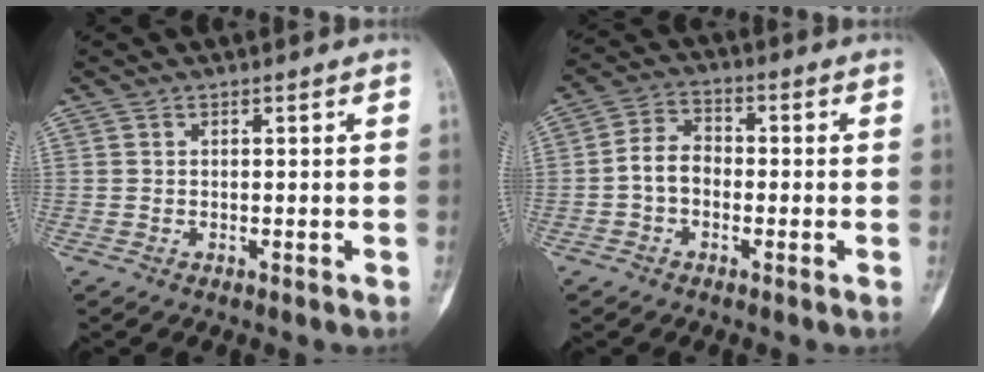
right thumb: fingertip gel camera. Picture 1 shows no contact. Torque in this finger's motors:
{"motor_torque": [0.17, 0.17, 0.40, -0.42, 0.01]}